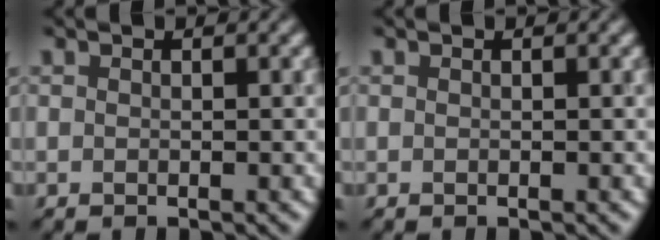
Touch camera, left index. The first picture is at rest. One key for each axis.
{"total": 0.0}